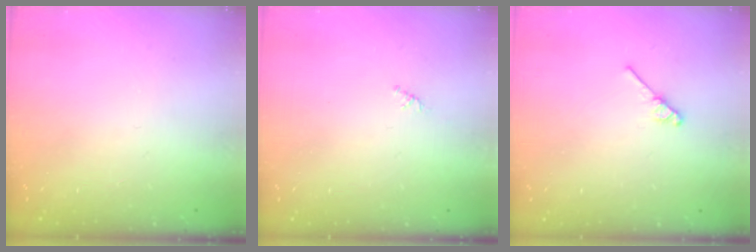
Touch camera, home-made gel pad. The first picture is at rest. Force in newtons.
{"total": 0.8, "press": 0.7, "slide": 0.4}
{"total": 3.7, "press": 3.7, "slide": 0.4}